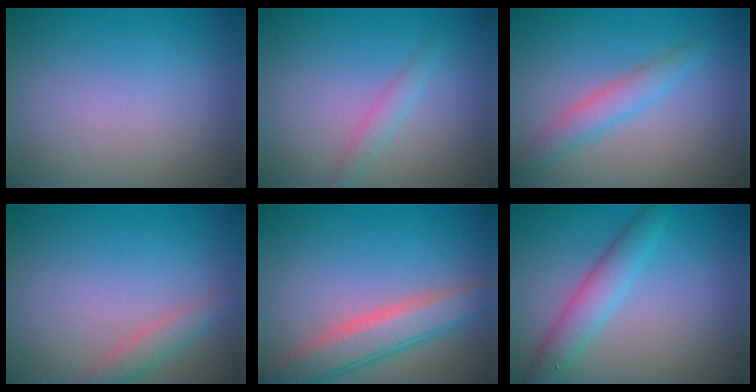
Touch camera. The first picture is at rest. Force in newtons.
{"total": 1.3, "press": 1.3, "slide": 0.0}
{"total": 2.5, "press": 2.5, "slide": 0.2}
{"total": 1.9, "press": 1.9, "slide": 0.0}
{"total": 4.7, "press": 4.7, "slide": 0.4}
{"total": 3.4, "press": 3.4, "slide": 0.1}